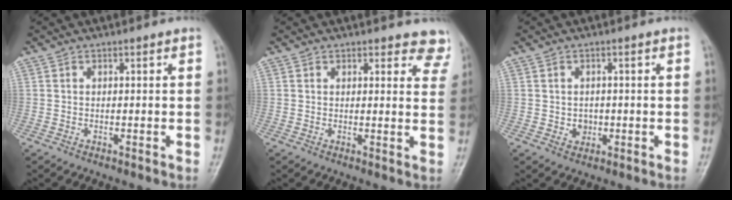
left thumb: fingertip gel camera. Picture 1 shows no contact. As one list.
[{"total": 6.4, "force": [5.8, 2.5, 1.4], "torque": [0.032, -0.027, 0.042]}, {"total": 2.3, "force": [-0.3, 2.1, 1.1], "torque": [-0.003, 0.003, 0.000]}]